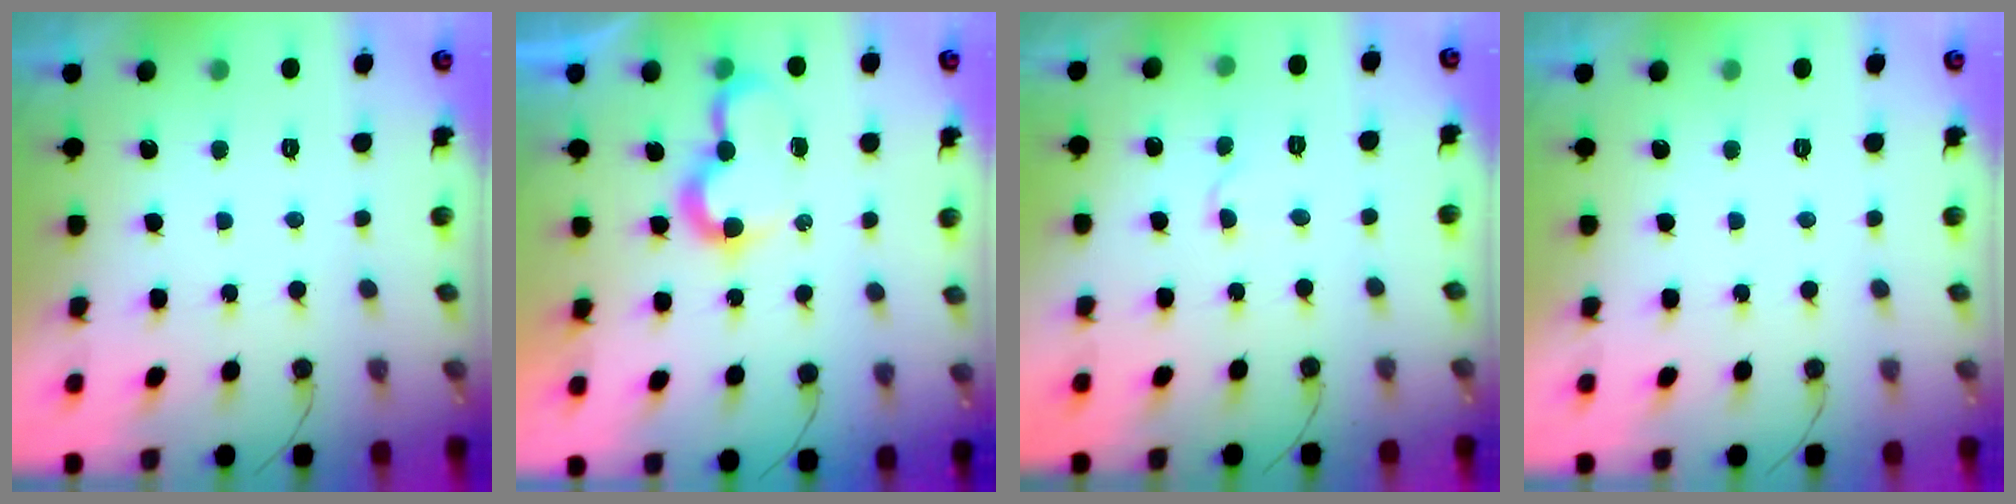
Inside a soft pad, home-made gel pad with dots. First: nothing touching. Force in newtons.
{"total": 7.4, "press": 7.3, "slide": 0.7}
{"total": 3.1, "press": 3.1, "slide": 0.3}
{"total": 0.0}